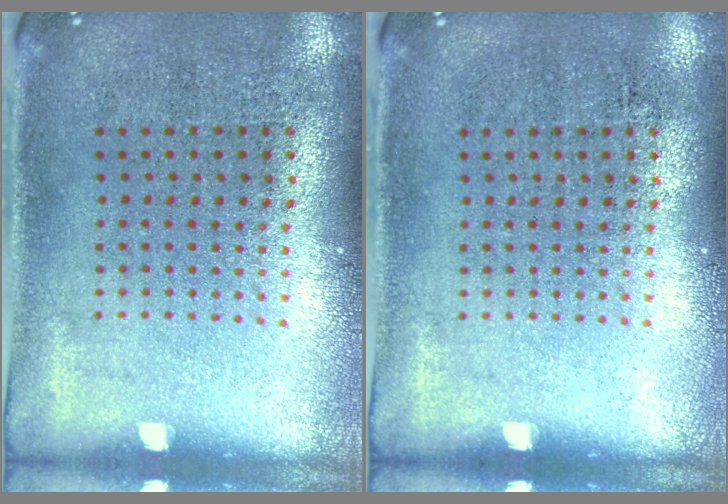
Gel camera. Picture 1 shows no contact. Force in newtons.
{"total": 0.0}